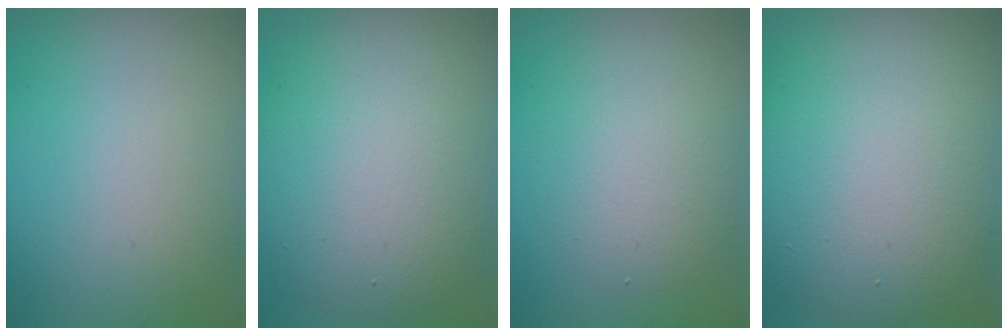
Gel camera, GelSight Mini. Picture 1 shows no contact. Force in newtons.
{"total": 9.2, "press": 9.1, "slide": 0.8}
{"total": 3.9, "press": 3.9, "slide": 0.2}
{"total": 12.1, "press": 12.0, "slide": 0.9}